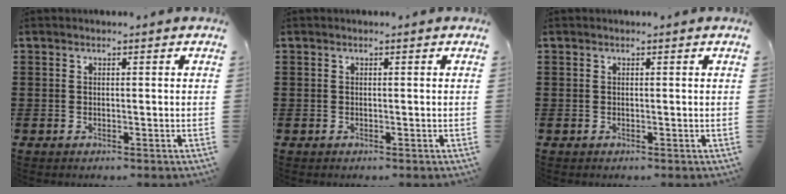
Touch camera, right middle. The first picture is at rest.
{"total": 0.0}
{"total": 0.0}